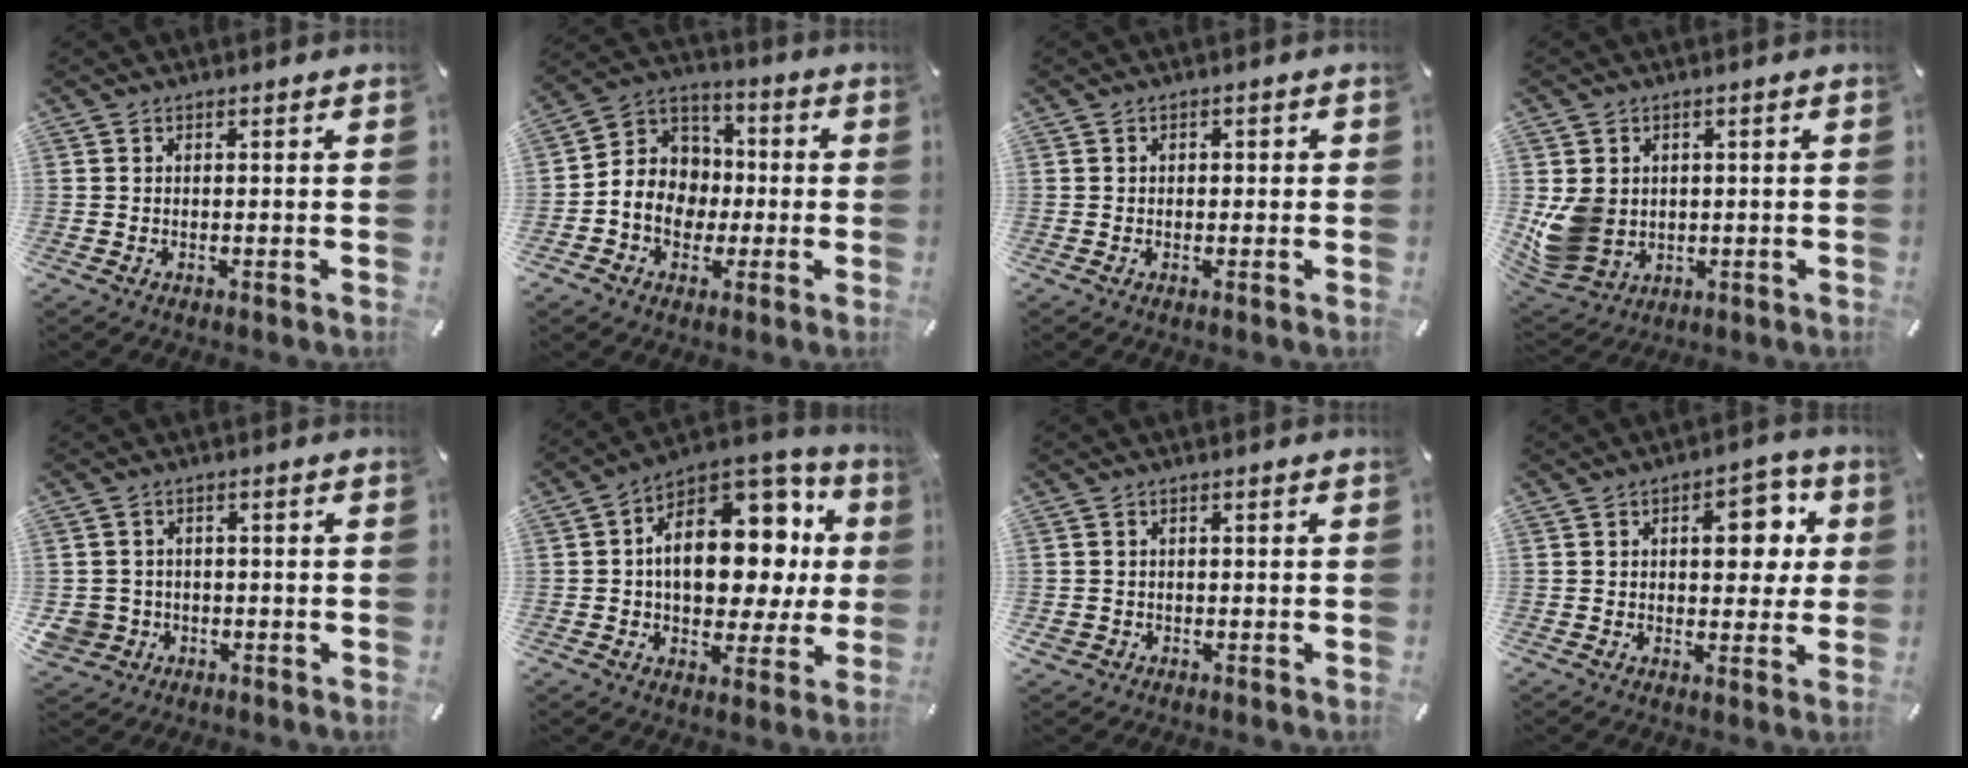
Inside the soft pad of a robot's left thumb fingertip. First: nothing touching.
{"total": 10.2, "force": [-2.7, 9.4, 3.1], "torque": [-0.068, 0.016, -0.049]}
{"total": 1.0, "force": [-0.2, 0.8, 0.6], "torque": [-0.011, 0.004, -0.006]}
{"total": 9.4, "force": [0.1, 8.5, 4.1], "torque": [-0.107, 0.001, 0.004]}
{"total": 4.5, "force": [-1.3, 4.3, 0.6], "torque": [-0.019, 0.003, -0.026]}
{"total": 18.6, "force": [2.3, 12.5, 13.6], "torque": [-0.189, -0.020, 0.044]}
{"total": 1.5, "force": [-0.5, 1.3, 0.3], "torque": [-0.006, 0.003, -0.013]}
{"total": 10.6, "force": [2.4, 6.4, 8.1], "torque": [-0.081, -0.011, 0.029]}